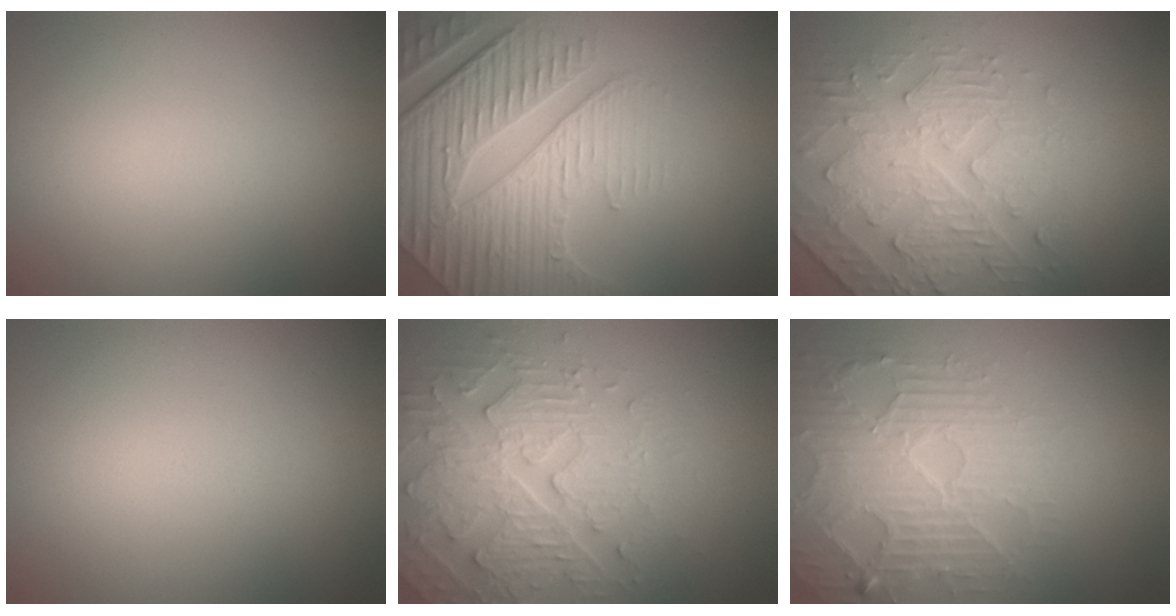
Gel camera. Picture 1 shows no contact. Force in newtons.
{"total": 8.7, "press": 6.1, "slide": 6.1}
{"total": 4.4, "press": 3.9, "slide": 2.1}
{"total": 0.0}
{"total": 4.5, "press": 4.5, "slide": 0.4}
{"total": 4.4, "press": 4.3, "slide": 0.8}